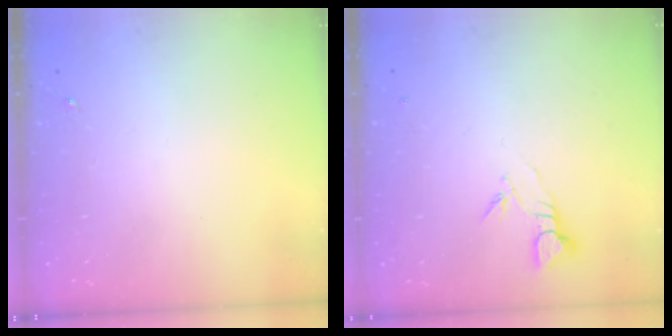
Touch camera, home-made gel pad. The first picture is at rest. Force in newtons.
{"total": 3.9, "press": 3.9, "slide": 0.3}